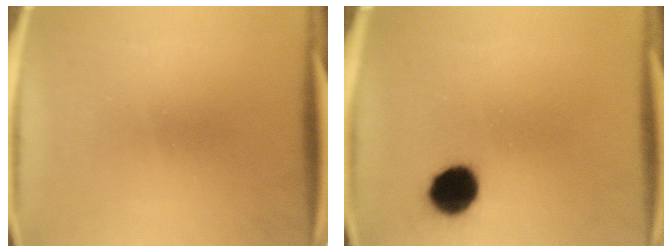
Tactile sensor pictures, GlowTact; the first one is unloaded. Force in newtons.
{"total": 8.9}